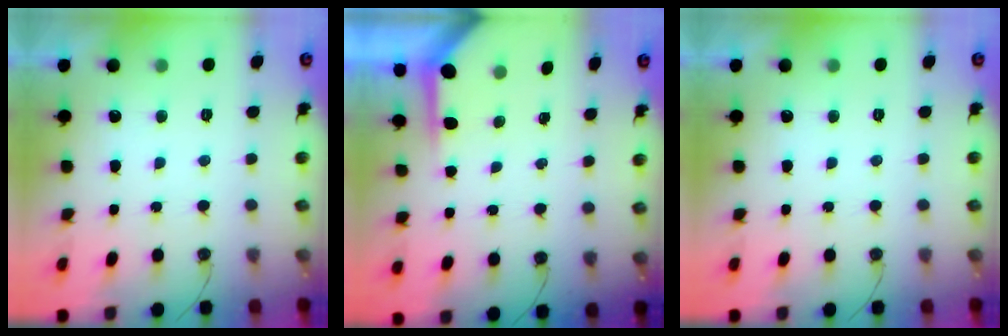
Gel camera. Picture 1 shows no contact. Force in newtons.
{"total": 3.7, "press": 3.6, "slide": 0.4}
{"total": 0.0}